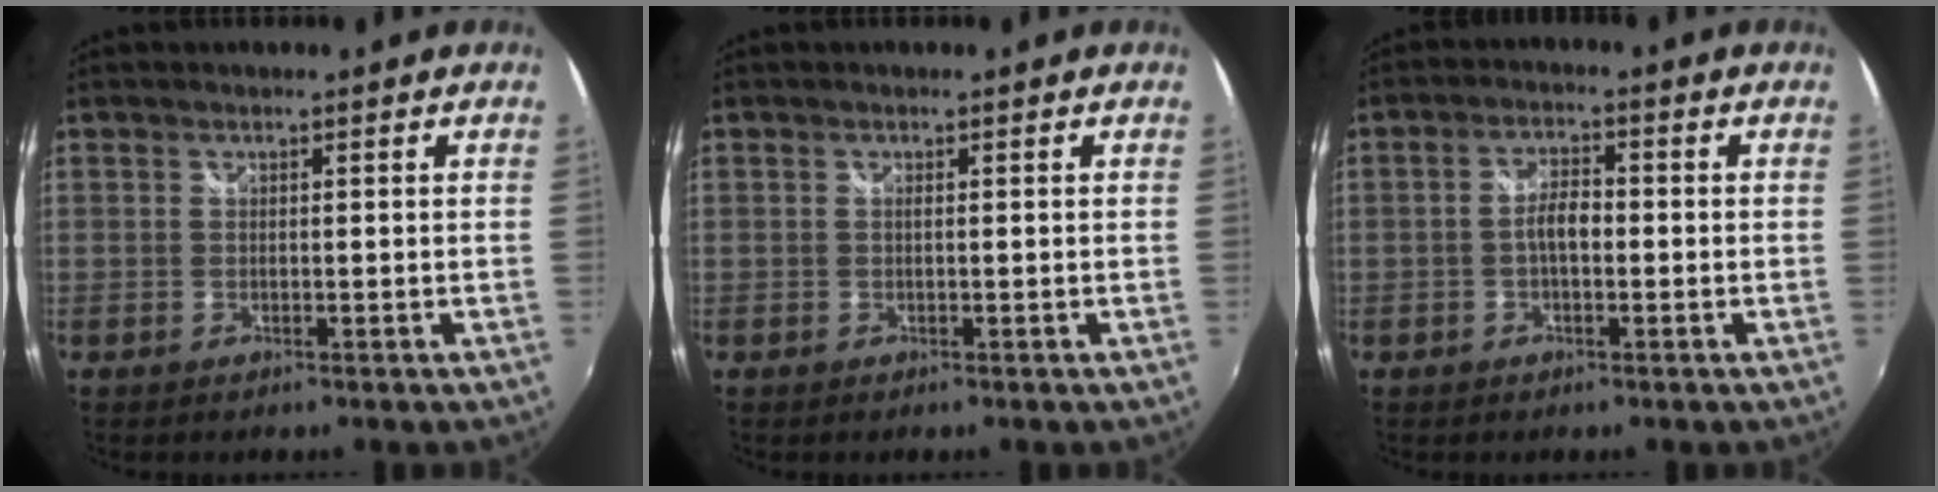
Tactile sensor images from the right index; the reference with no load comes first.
{"total": 0.0}
{"total": 3.4, "force": [-0.7, 1.5, 3.0], "torque": [-0.058, 0.008, -0.014]}